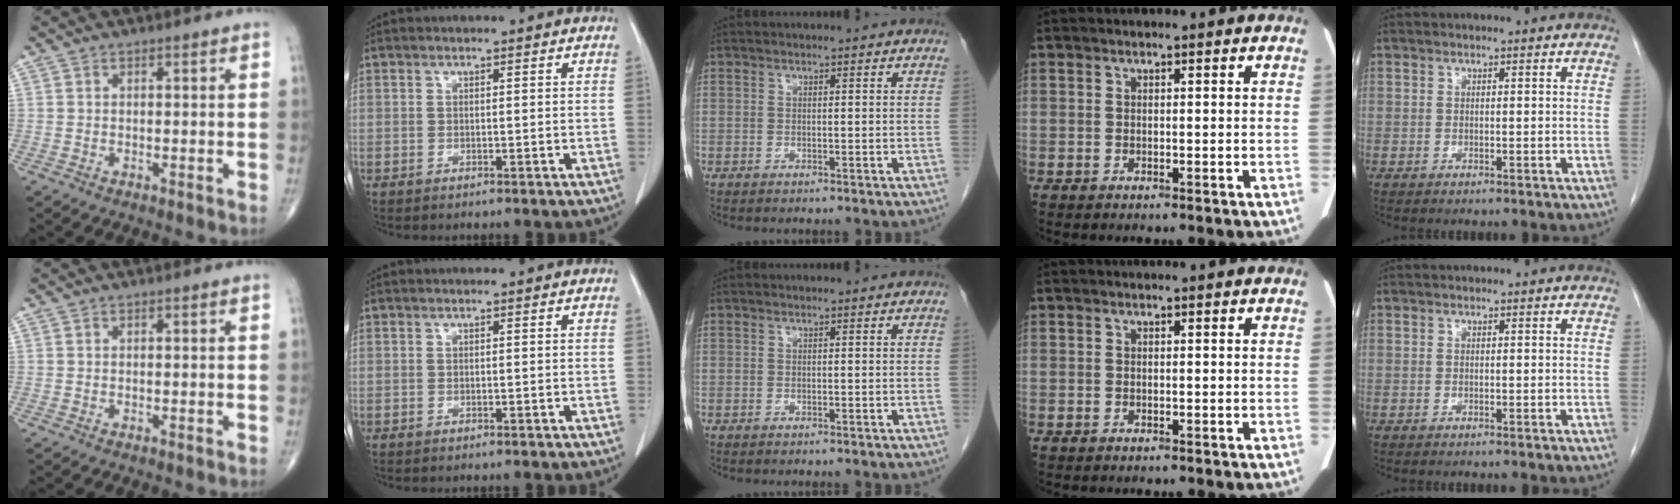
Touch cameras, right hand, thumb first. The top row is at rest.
{}